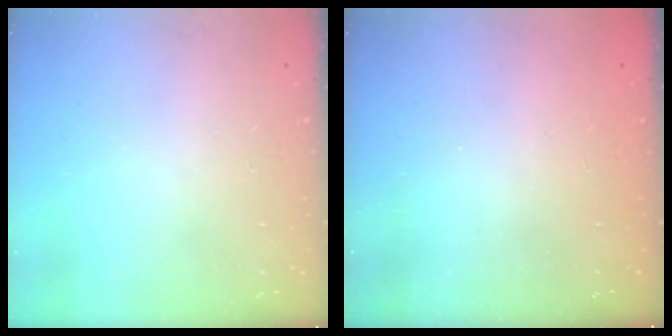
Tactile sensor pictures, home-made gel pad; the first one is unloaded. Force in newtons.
{"total": 2.3, "press": 2.2, "slide": 0.7}